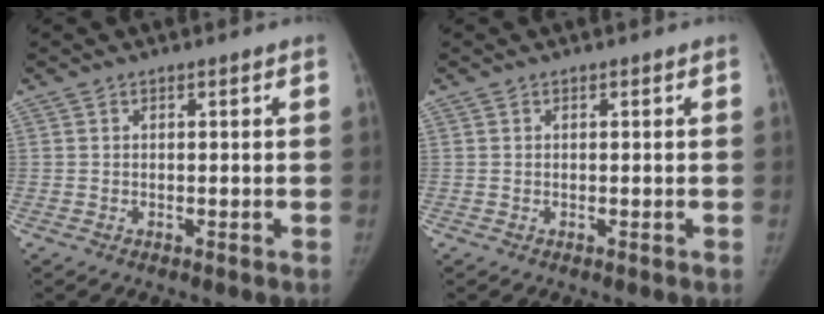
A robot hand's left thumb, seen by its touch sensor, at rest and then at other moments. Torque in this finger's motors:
{"motor_torque": [0.03, 0.03, 0.19, -0.09, 0.00]}